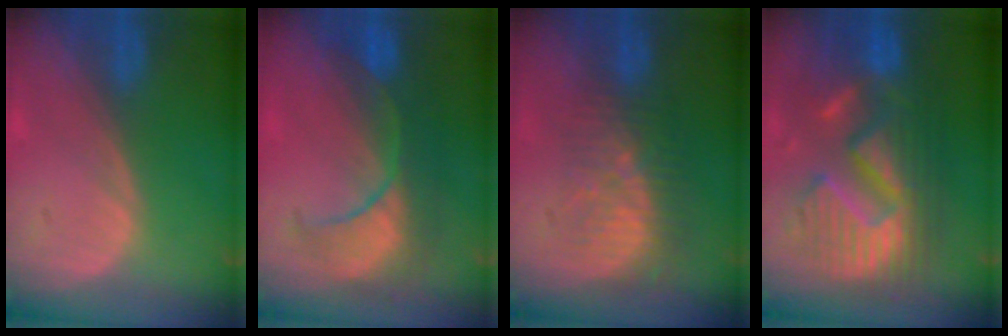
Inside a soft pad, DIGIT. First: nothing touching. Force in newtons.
{"total": 8.7, "press": 8.5, "slide": 2.1}
{"total": 8.6, "press": 7.4, "slide": 4.5}
{"total": 13.2, "press": 13.1, "slide": 1.4}